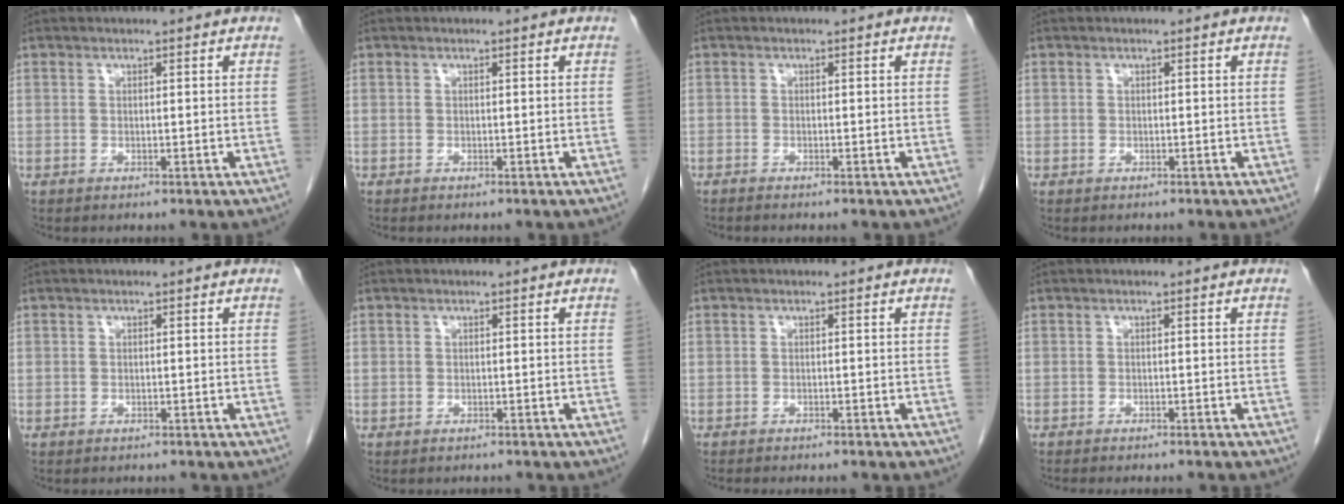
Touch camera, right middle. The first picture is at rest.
{"total": 0.9, "force": [-0.7, 0.2, 0.4], "torque": [-0.007, -0.002, -0.006]}
{"total": 1.5, "force": [-1.3, -0.1, 0.7], "torque": [-0.008, 0.000, -0.018]}
{"total": 0.7, "force": [-0.4, 0.6, -0.1], "torque": [-0.001, 0.007, -0.008]}
{"total": 2.3, "force": [-2.0, 1.2, 0.1], "torque": [-0.005, 0.001, -0.031]}
{"total": 2.6, "force": [-2.3, 1.2, 0.2], "torque": [-0.005, 0.001, -0.034]}
{"total": 7.3, "force": [-6.6, 1.1, 3.1], "torque": [-0.027, -0.009, -0.077]}
{"total": 8.6, "force": [-7.7, 1.4, 3.6], "torque": [-0.035, -0.011, -0.090]}